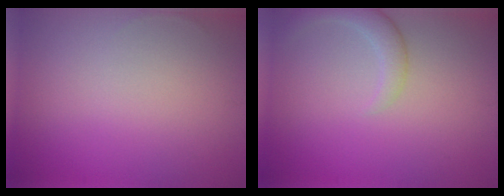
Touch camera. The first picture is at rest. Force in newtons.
{"total": 2.3, "press": 2.3, "slide": 0.3}